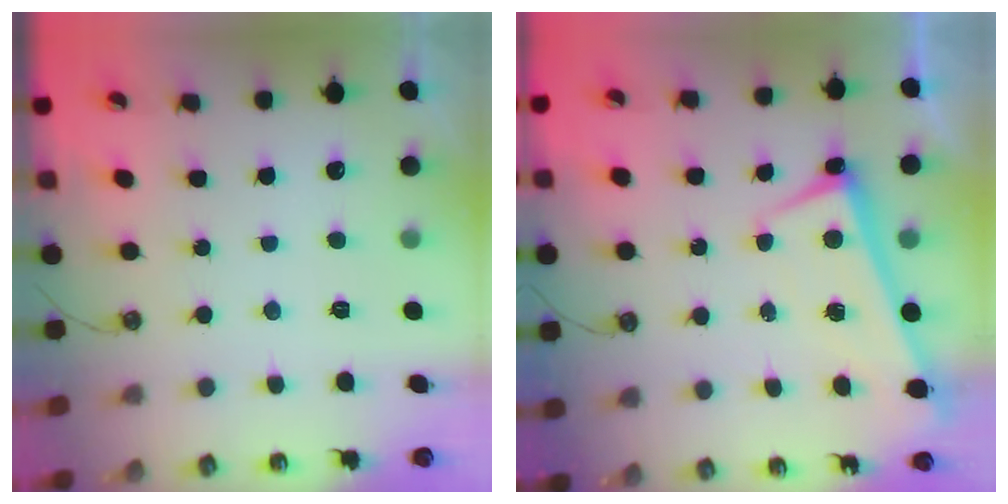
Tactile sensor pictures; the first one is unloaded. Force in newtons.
{"total": 1.2, "press": 0.9, "slide": 0.9}